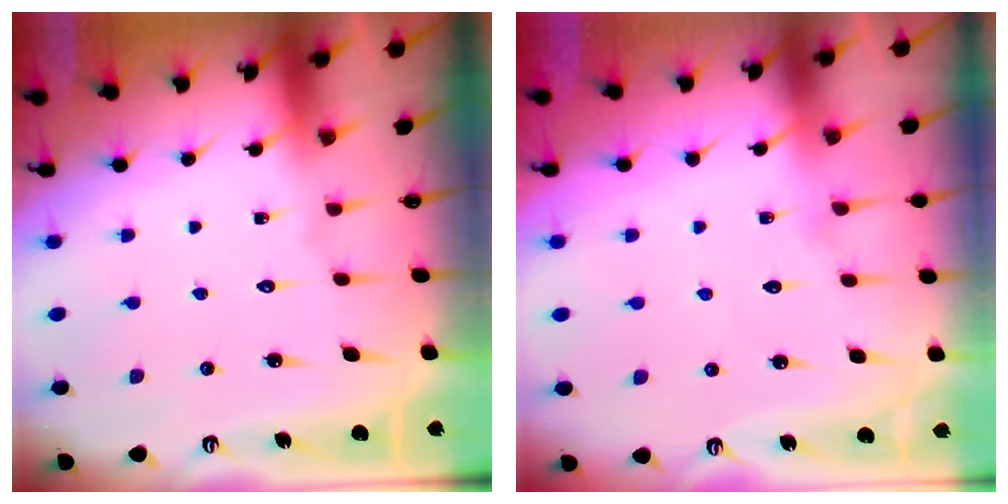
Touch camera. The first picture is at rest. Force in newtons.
{"total": 4.5, "press": 4.5, "slide": 0.5}